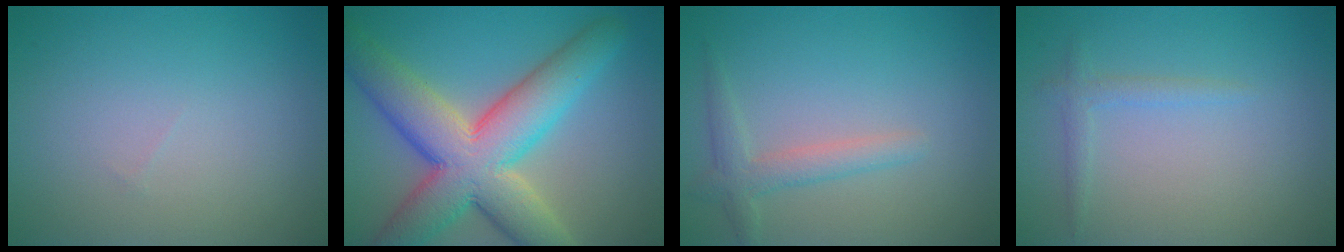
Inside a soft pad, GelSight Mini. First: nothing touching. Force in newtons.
{"total": 11.2, "press": 11.2, "slide": 0.4}
{"total": 2.3, "press": 2.3, "slide": 0.2}
{"total": 1.3, "press": 1.3, "slide": 0.1}